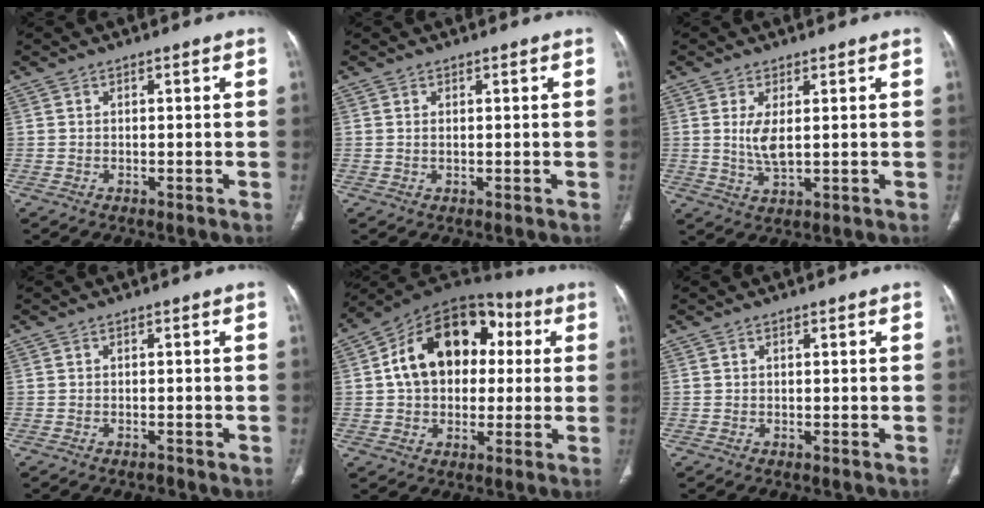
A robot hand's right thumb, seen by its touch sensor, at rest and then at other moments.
{"total": 0.5, "force": [0.1, 0.2, 0.5], "torque": [-0.016, 0.002, 0.004]}
{"total": 4.7, "force": [0.8, 1.7, 4.3], "torque": [-0.094, -0.015, 0.024]}
{"total": 0.6, "force": [-0.5, 0.3, 0.2], "torque": [-0.004, 0.001, -0.008]}
{"total": 19.5, "force": [2.9, 13.8, 13.4], "torque": [-0.186, 0.034, 0.039]}
{"total": 0.0}